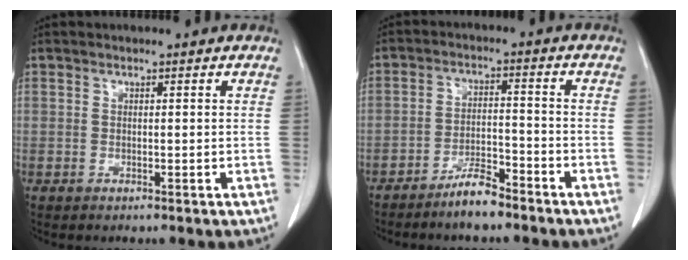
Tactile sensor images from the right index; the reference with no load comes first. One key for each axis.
{"total": 5.3, "fx": -4.4, "fy": 1.0, "fz": 2.7, "tx": -0.049, "ty": -0.002, "tz": -0.081}